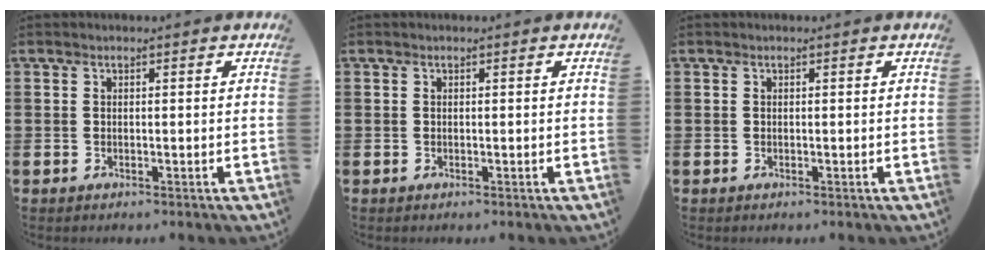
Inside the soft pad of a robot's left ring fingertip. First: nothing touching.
{"total": 0.0}
{"total": 0.0}